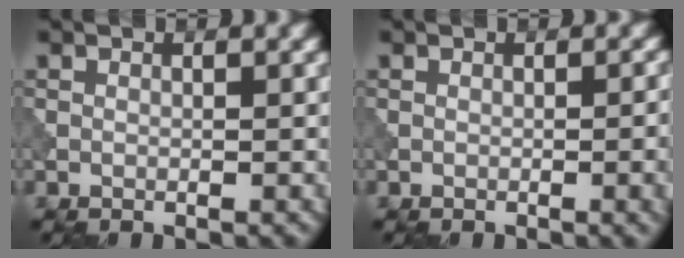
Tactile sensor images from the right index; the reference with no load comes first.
{"total": 2.2, "force": [0.0, 0.4, 2.2], "torque": [-0.028, -0.001, 0.001]}